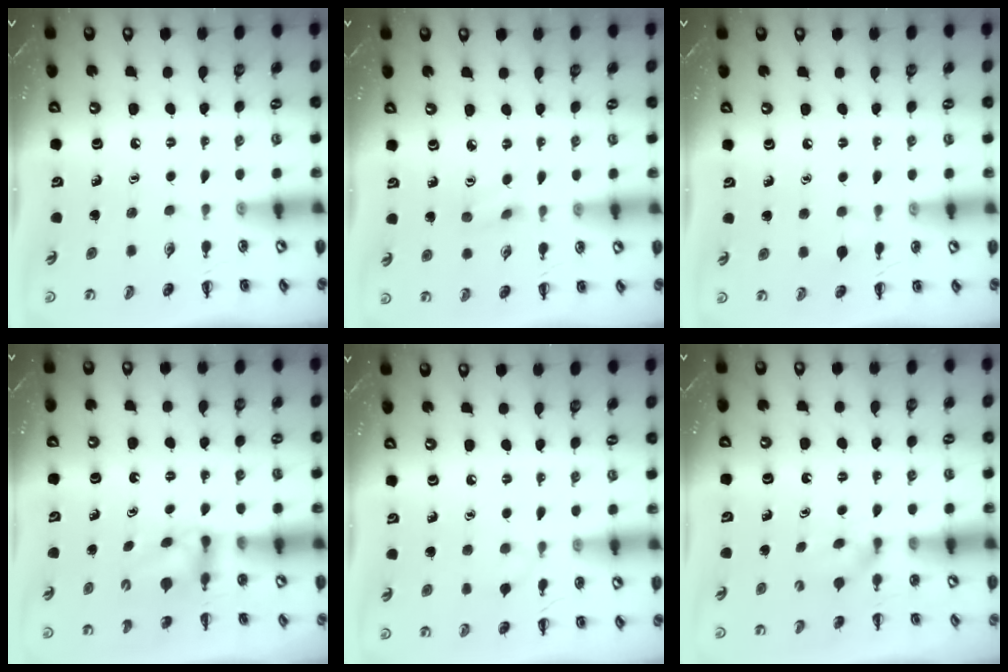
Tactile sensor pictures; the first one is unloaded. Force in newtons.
{"total": 2.8, "press": 2.7, "slide": 0.9}
{"total": 2.7, "press": 2.5, "slide": 1.0}
{"total": 3.6, "press": 3.3, "slide": 1.4}
{"total": 5.2, "press": 4.9, "slide": 1.6}
{"total": 2.5, "press": 2.4, "slide": 0.9}